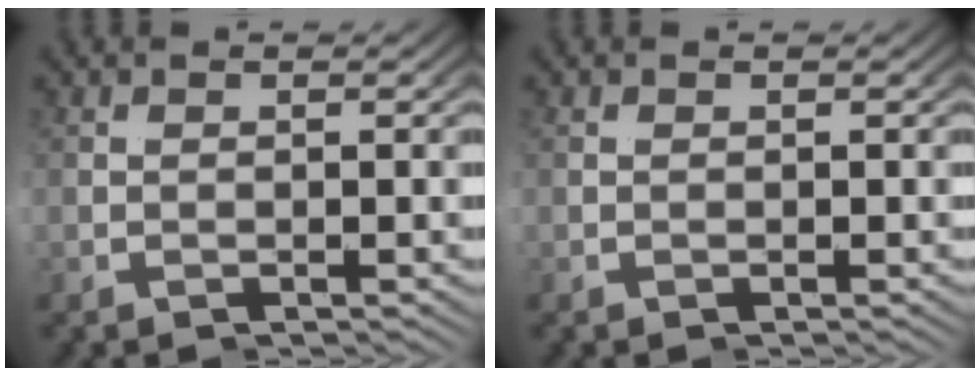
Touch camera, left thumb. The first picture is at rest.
{"total": 0.0}